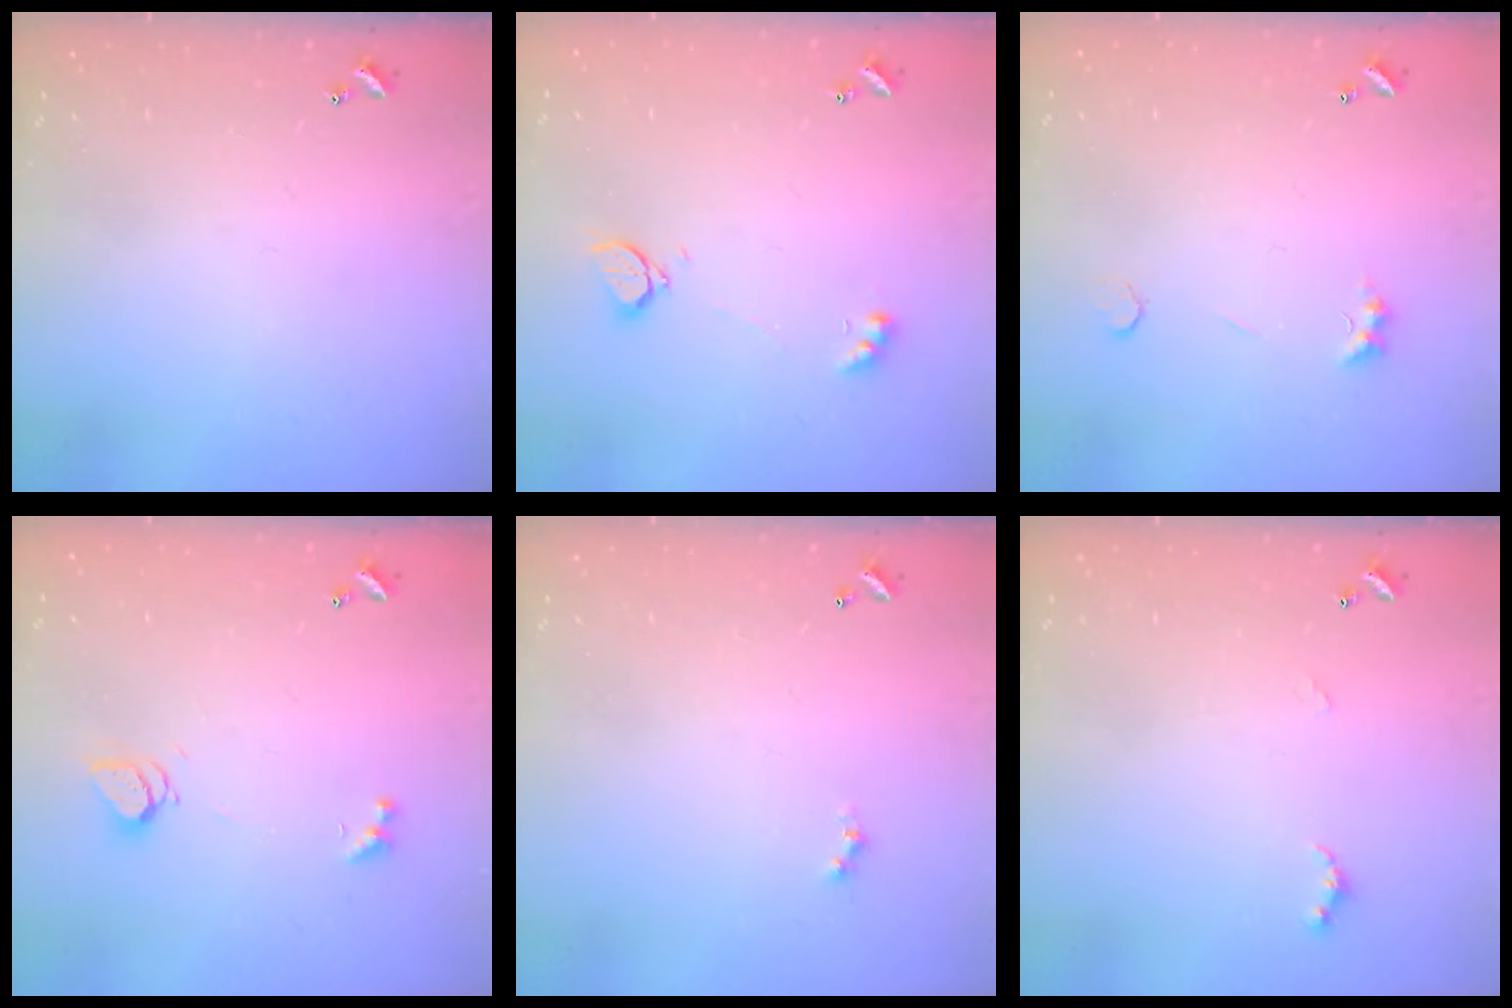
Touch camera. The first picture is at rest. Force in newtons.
{"total": 2.1, "press": 2.0, "slide": 0.5}
{"total": 1.8, "press": 1.7, "slide": 0.4}
{"total": 2.5, "press": 2.5, "slide": 0.2}
{"total": 0.5, "press": 0.4, "slide": 0.3}
{"total": 3.7, "press": 3.6, "slide": 0.6}